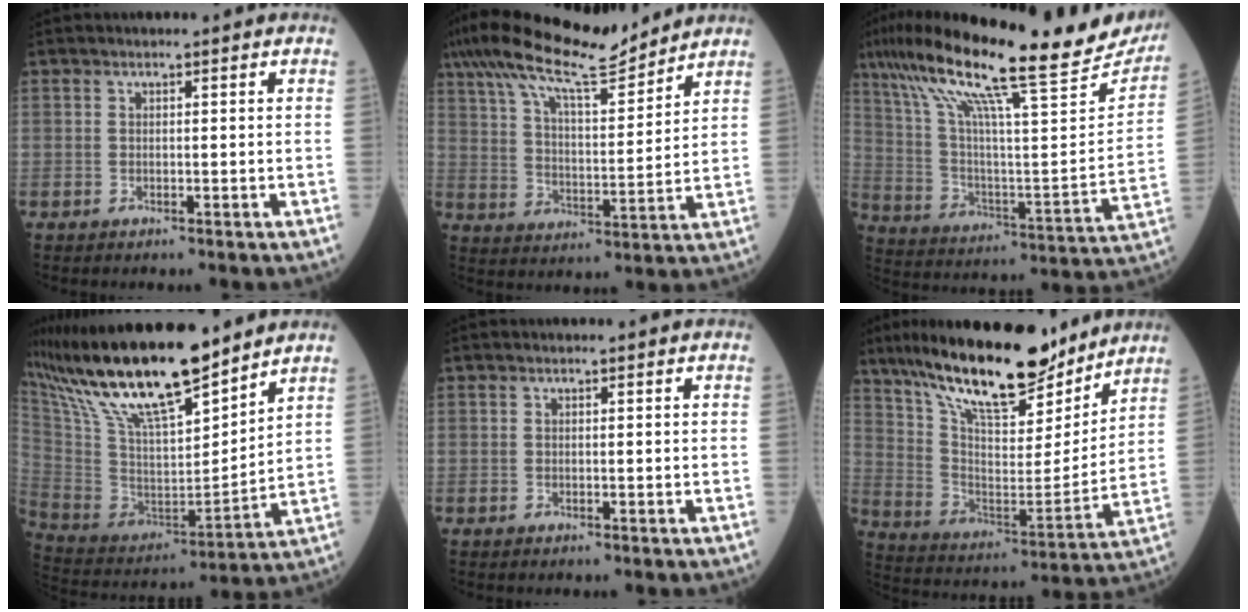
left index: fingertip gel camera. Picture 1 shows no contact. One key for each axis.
{"total": 14.7, "fx": 12.6, "fy": 1.8, "fz": 7.2, "tx": -0.139, "ty": 0.011, "tz": 0.216}
{"total": 28.7, "fx": 22.3, "fy": 3.9, "fz": 17.5, "tx": -0.301, "ty": 0.003, "tz": 0.328}
{"total": 21.8, "fx": 17.3, "fy": 3.7, "fz": 12.8, "tx": -0.251, "ty": 0.002, "tz": 0.323}
{"total": 0.0}
{"total": 20.7, "fx": 16.7, "fy": 5.3, "fz": 11.1, "tx": -0.193, "ty": -0.006, "tz": 0.287}